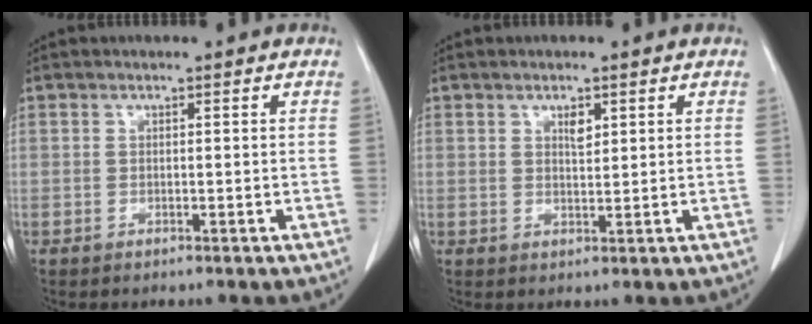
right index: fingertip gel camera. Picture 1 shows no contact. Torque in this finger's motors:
{"motor_torque": [0.06, 0.04, 0.03, 0.03]}